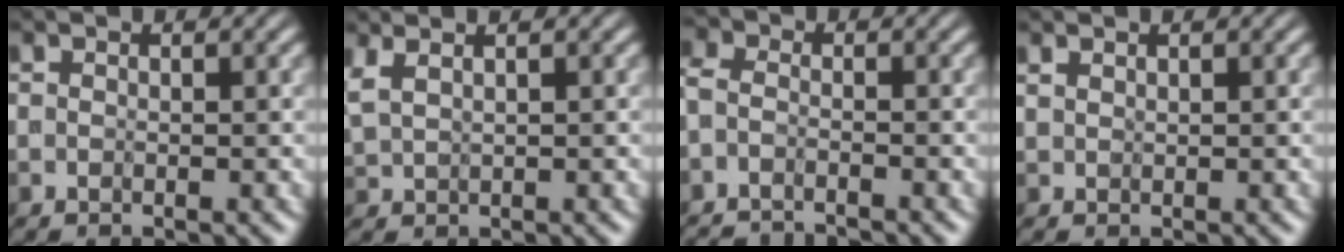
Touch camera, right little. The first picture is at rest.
{"total": 2.6, "force": [1.4, 1.2, 1.8], "torque": [-0.057, 0.001, 0.037]}
{"total": 4.4, "force": [-4.2, 0.9, 1.2], "torque": [-0.033, -0.014, -0.074]}
{"total": 0.9, "force": [0.7, 0.4, 0.3], "torque": [-0.013, 0.004, 0.018]}